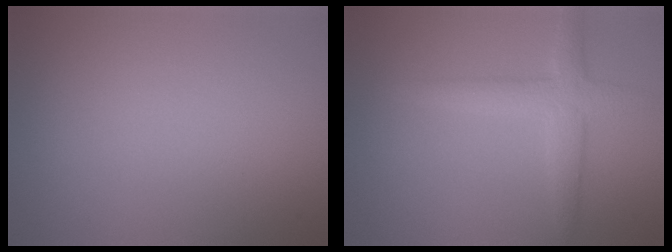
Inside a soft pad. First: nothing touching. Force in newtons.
{"total": 3.2, "press": 3.2, "slide": 0.2}